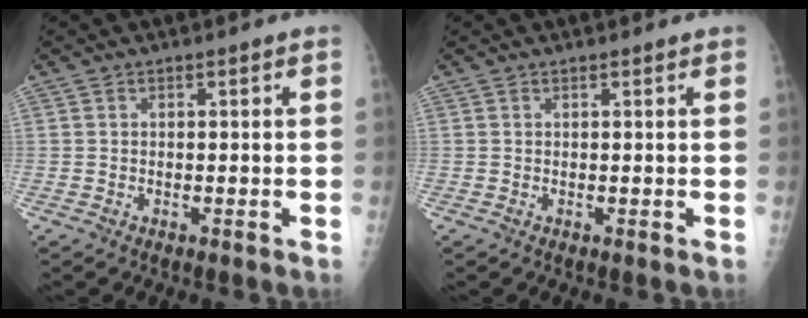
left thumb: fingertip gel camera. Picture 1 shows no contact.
{"total": 0.8, "force": [0.6, 0.3, 0.4], "torque": [-0.007, -0.001, 0.007]}